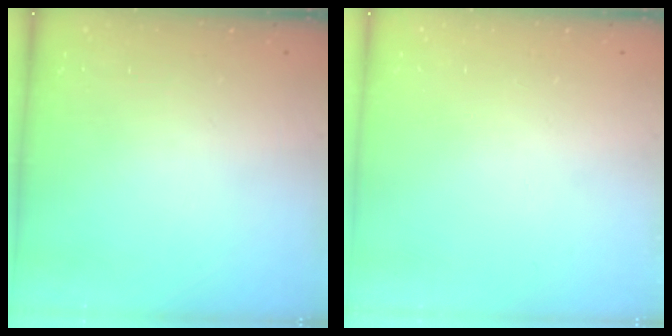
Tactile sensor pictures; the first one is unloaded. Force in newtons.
{"total": 0.0}